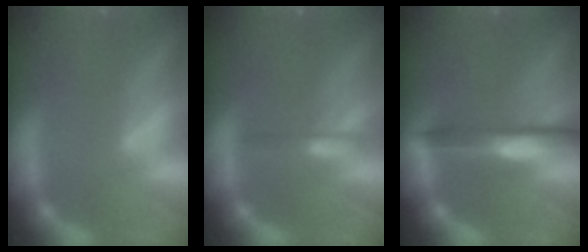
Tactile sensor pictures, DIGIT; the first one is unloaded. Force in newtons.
{"total": 1.4}
{"total": 4.5}